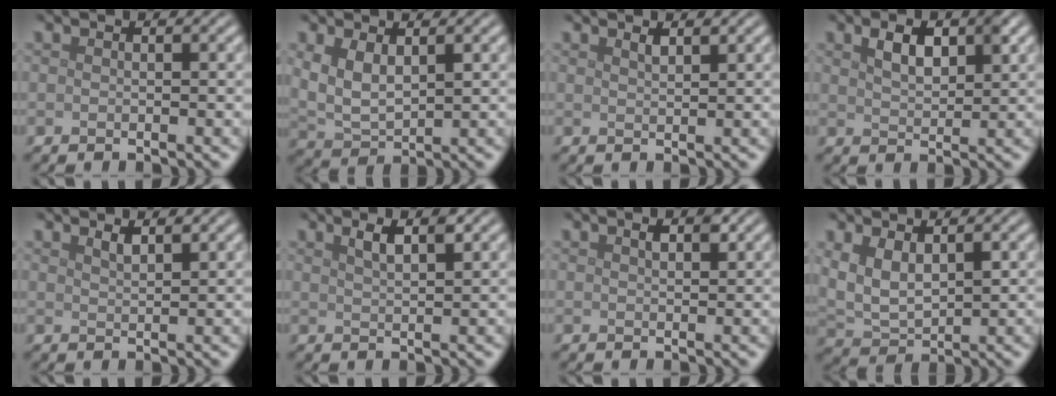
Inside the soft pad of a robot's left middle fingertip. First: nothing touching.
{"total": 3.8, "force": [1.0, 2.1, 3.0], "torque": [-0.073, -0.004, 0.025]}
{"total": 1.1, "force": [0.9, 0.2, 0.5], "torque": [-0.010, 0.000, 0.015]}
{"total": 3.6, "force": [1.6, 1.8, 2.7], "torque": [-0.050, 0.005, 0.031]}
{"total": 1.4, "force": [1.1, 0.3, 0.8], "torque": [-0.013, 0.001, 0.019]}
{"total": 2.2, "force": [1.4, 0.5, 1.6], "torque": [-0.025, 0.004, 0.023]}
{"total": 1.4, "force": [0.7, 0.5, 1.0], "torque": [-0.018, 0.000, 0.013]}
{"total": 4.2, "force": [1.2, 2.4, 3.2], "torque": [-0.077, -0.003, 0.029]}